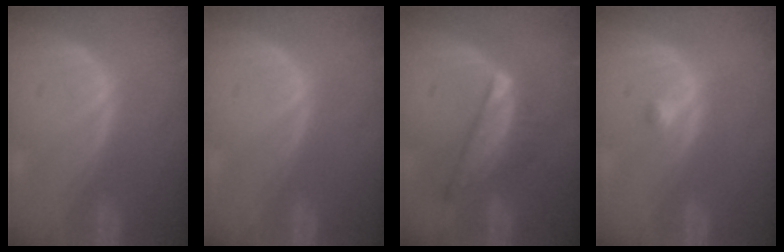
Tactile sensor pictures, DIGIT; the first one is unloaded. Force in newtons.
{"total": 0.0}
{"total": 7.6, "press": 6.6, "slide": 3.7}
{"total": 1.2, "press": 1.1, "slide": 0.6}